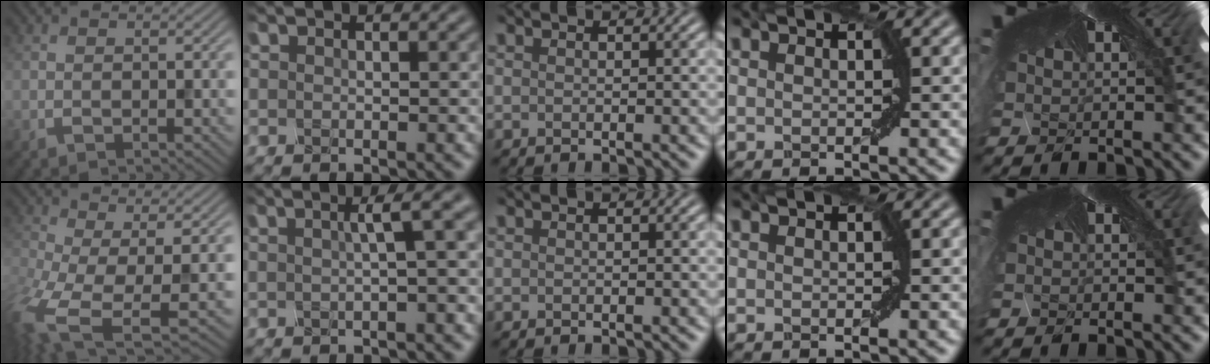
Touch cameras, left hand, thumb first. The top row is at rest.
{"thumb": {"total": 9.4, "force": [-3.7, 3.8, 7.7], "torque": [-0.190, -0.048, -0.049]}, "index": {"total": 3.2, "force": [0.2, 0.4, 3.2], "torque": [-0.034, 0.018, 0.018]}, "little": {"total": 0.7, "force": [-0.4, -0.4, -0.4], "torque": [0.013, -0.002, -0.005]}}